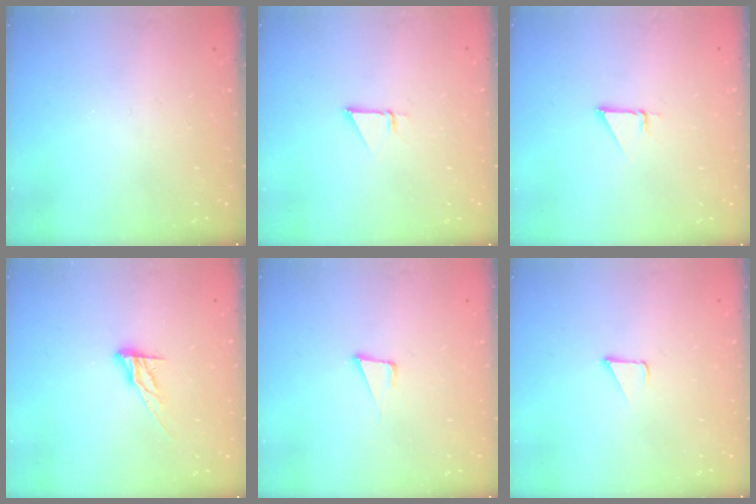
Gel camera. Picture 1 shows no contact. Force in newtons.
{"total": 1.4, "press": 1.4, "slide": 0.0}
{"total": 2.3, "press": 2.3, "slide": 0.1}
{"total": 8.2, "press": 8.2, "slide": 0.2}
{"total": 4.9, "press": 3.9, "slide": 3.0}
{"total": 1.7, "press": 1.7, "slide": 0.1}